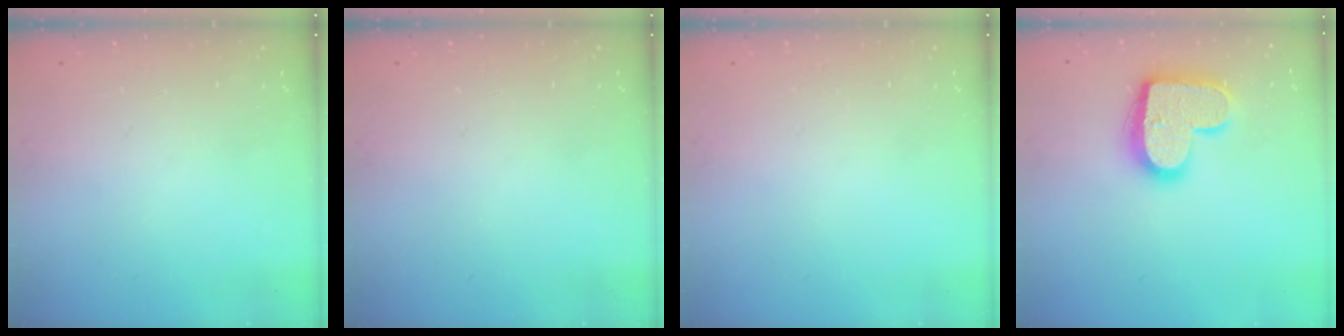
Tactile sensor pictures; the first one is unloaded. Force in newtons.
{"total": 0.0}
{"total": 0.0}
{"total": 16.6, "press": 16.5, "slide": 0.9}